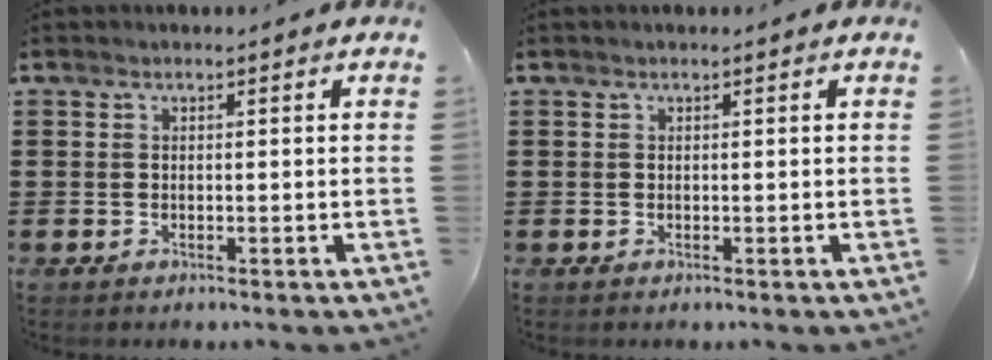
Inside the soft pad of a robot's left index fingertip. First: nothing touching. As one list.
[{"total": 0.0}]